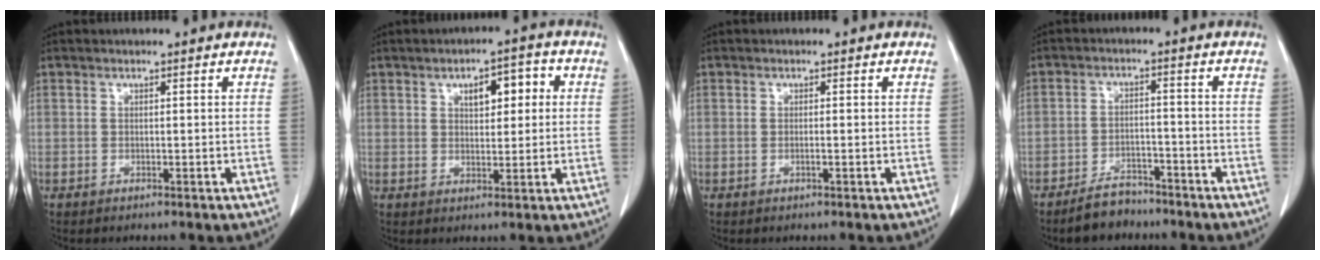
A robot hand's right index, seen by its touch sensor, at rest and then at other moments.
{"total": 6.9, "force": [2.0, 3.2, 5.8], "torque": [-0.084, 0.022, 0.034]}
{"total": 1.2, "force": [-0.3, 0.3, 1.1], "torque": [-0.027, 0.001, -0.002]}
{"total": 6.3, "force": [-5.3, 2.9, 2.0], "torque": [-0.041, 0.002, -0.087]}